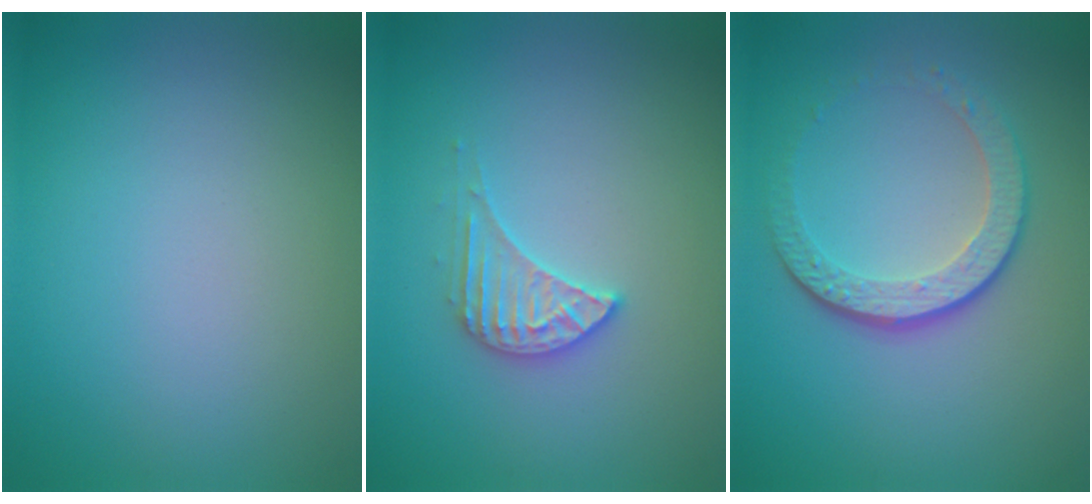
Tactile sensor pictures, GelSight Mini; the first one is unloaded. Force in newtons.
{"total": 2.6, "press": 2.6, "slide": 0.2}
{"total": 4.3, "press": 3.0, "slide": 3.1}